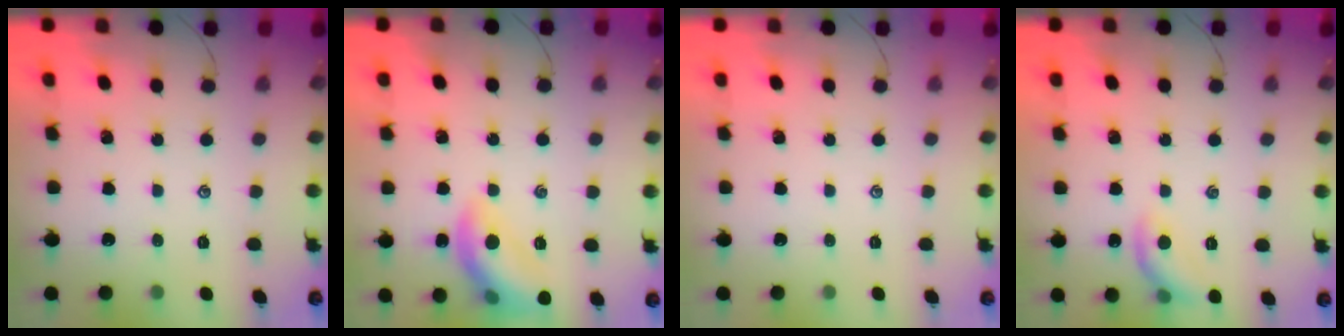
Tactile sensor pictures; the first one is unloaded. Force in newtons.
{"total": 13.6, "press": 13.6, "slide": 0.9}
{"total": 0.0}
{"total": 9.8, "press": 9.8, "slide": 0.2}